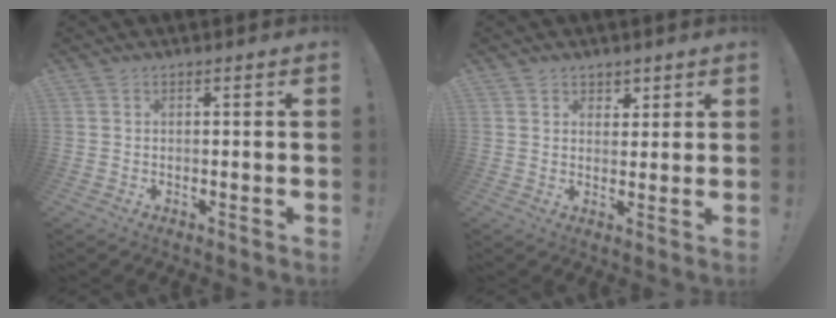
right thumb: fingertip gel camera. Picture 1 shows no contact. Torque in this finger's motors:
{"motor_torque": [-0.46, 0.17, -0.07, 0.05, 0.12]}